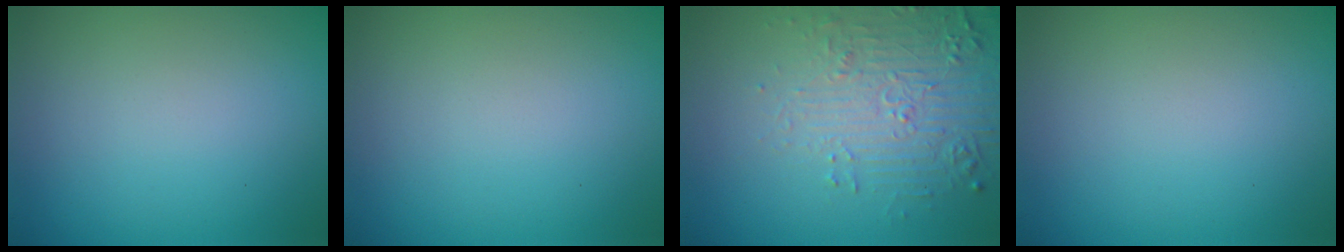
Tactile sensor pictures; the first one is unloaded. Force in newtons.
{"total": 0.0}
{"total": 5.4, "press": 3.8, "slide": 3.8}
{"total": 0.0}